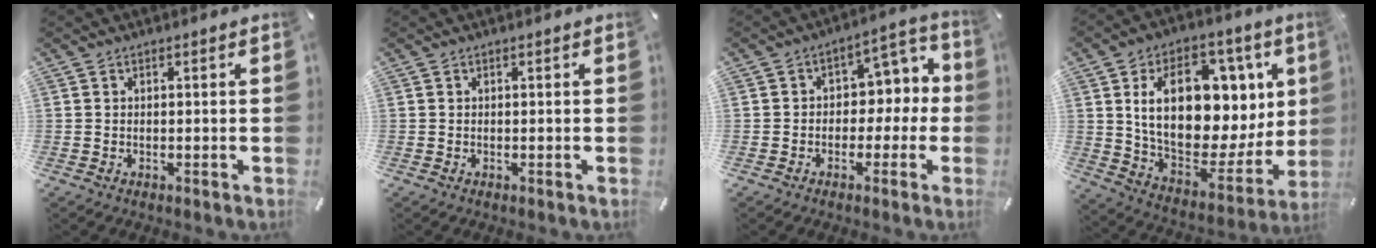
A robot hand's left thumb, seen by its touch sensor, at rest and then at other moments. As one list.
[{"total": 0.0}, {"total": 8.4, "force": [-0.2, 6.9, 4.7], "torque": [-0.051, 0.006, -0.009]}, {"total": 22.2, "force": [6.3, 14.3, 15.7], "torque": [-0.252, -0.042, 0.110]}]